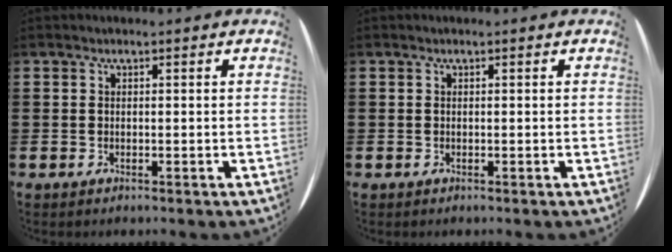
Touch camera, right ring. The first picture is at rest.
{"total": 0.0}